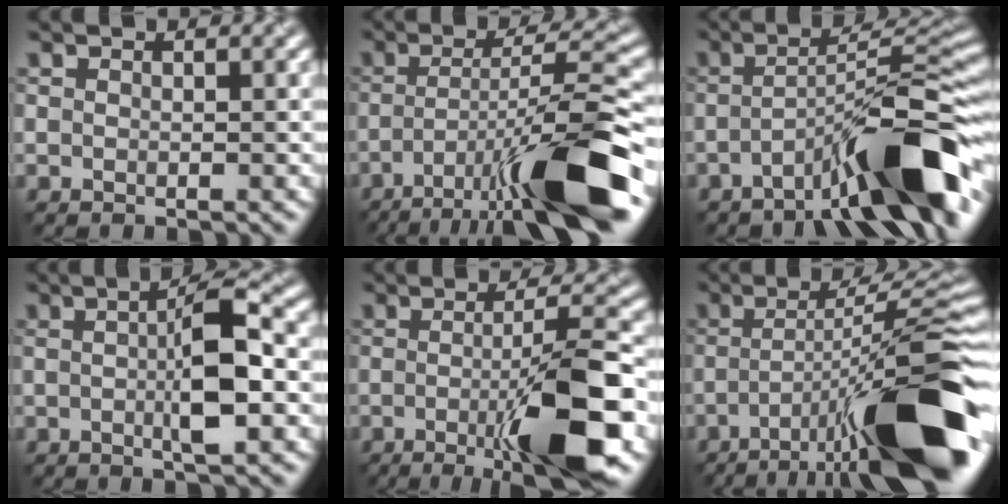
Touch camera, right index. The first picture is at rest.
{"total": 10.7, "force": [-6.2, 1.4, 8.6], "torque": [-0.143, 0.016, -0.092]}
{"total": 9.6, "force": [-5.6, 1.1, 7.7], "torque": [-0.114, 0.031, -0.082]}
{"total": 4.6, "force": [-0.3, 0.6, 4.6], "torque": [-0.088, 0.013, 0.005]}
{"total": 8.9, "force": [-2.6, 1.3, 8.4], "torque": [-0.126, 0.003, -0.036]}
{"total": 14.3, "force": [-6.5, 2.8, 12.5], "torque": [-0.203, 0.015, -0.088]}